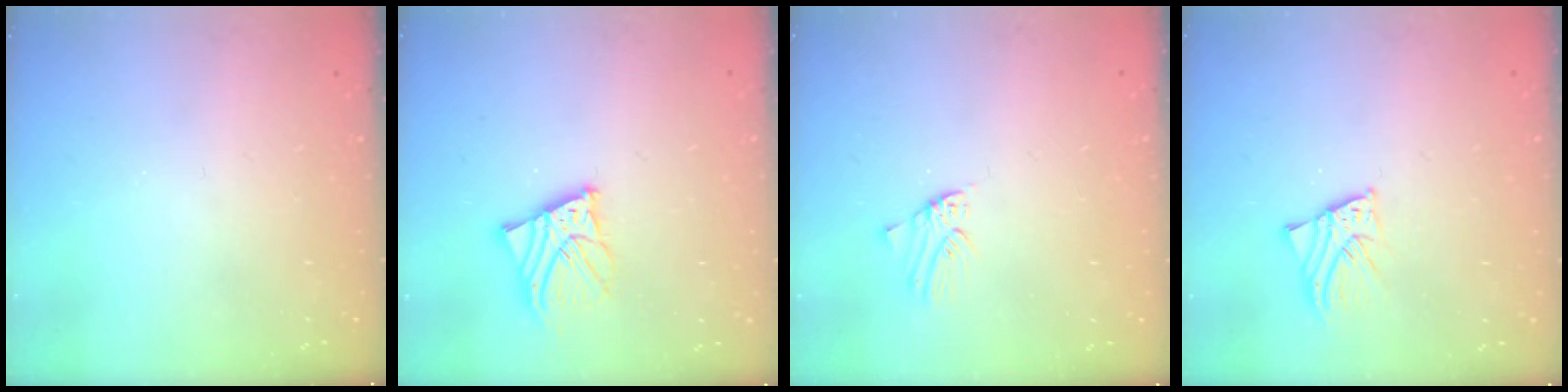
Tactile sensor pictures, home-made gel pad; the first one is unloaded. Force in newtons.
{"total": 7.5, "press": 7.5, "slide": 0.7}
{"total": 0.0}
{"total": 2.1, "press": 2.1, "slide": 0.1}